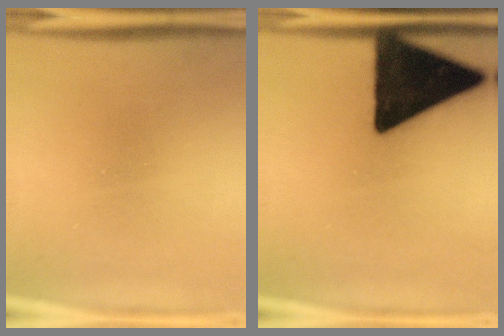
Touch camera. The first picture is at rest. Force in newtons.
{"total": 18.2}